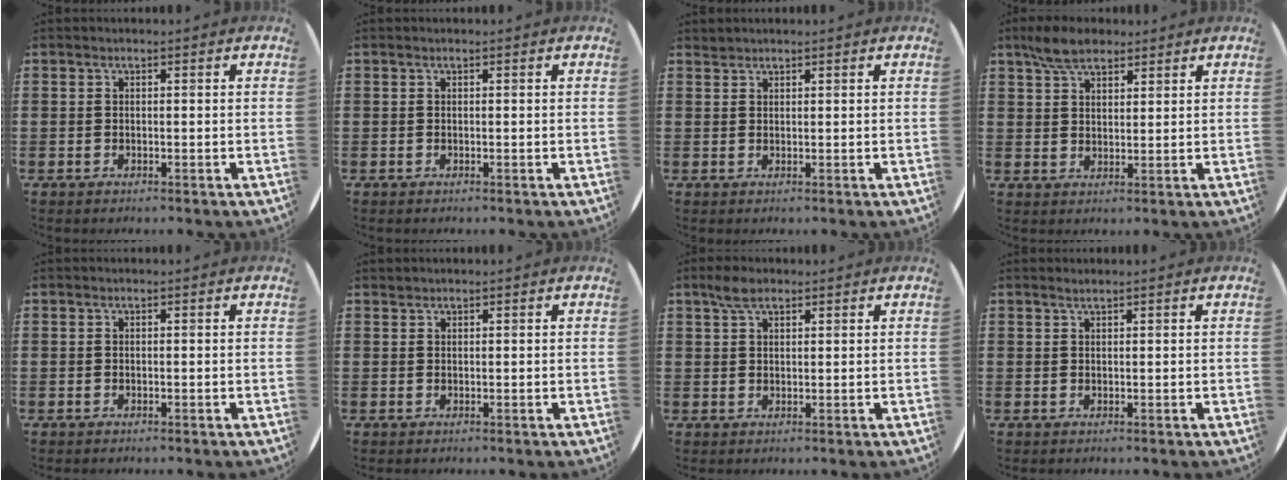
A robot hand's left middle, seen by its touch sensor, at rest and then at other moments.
{"total": 0.0}
{"total": 0.8, "force": [0.8, 0.0, -0.2], "torque": [0.002, 0.002, 0.016]}
{"total": 5.5, "force": [4.4, 2.6, 2.0], "torque": [-0.044, 0.000, 0.082]}
{"total": 0.0}
{"total": 0.5, "force": [0.5, 0.0, -0.1], "torque": [0.001, 0.002, 0.010]}
{"total": 3.1, "force": [2.3, 1.5, 1.5], "torque": [-0.025, 0.004, 0.041]}
{"total": 0.8, "force": [0.8, -0.1, 0.3], "torque": [-0.005, -0.001, 0.015]}